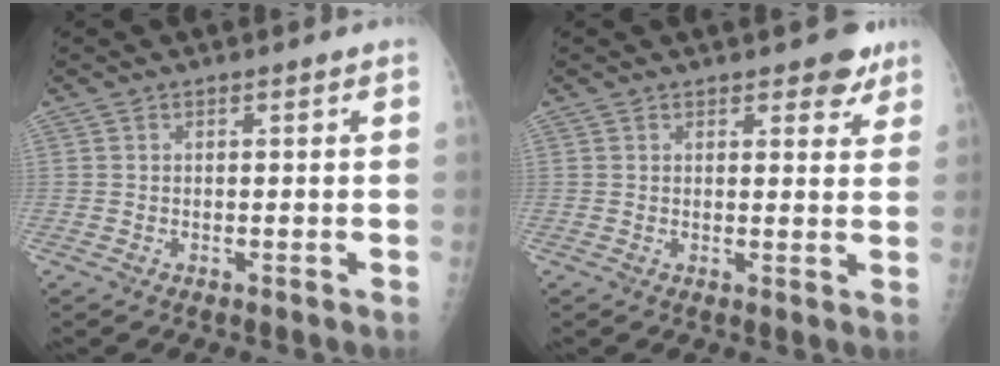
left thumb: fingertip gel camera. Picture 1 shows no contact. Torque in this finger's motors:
{"motor_torque": [0.99, 0.21, 0.57, -0.27, 0.07]}